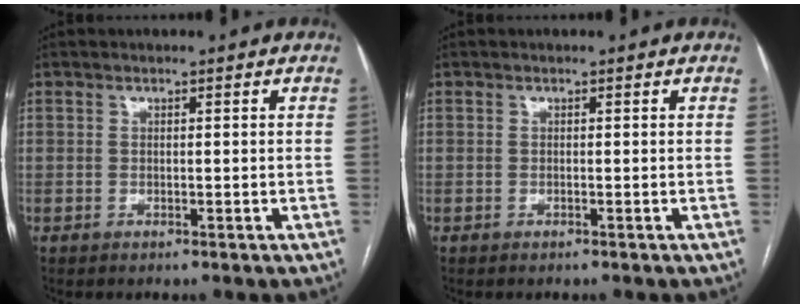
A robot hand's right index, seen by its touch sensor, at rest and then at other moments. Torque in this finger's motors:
{"motor_torque": [-0.14, 0.14, -0.07, 0.00]}